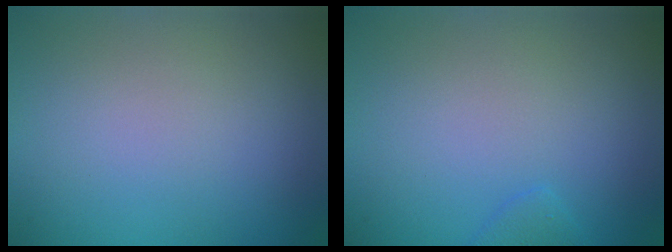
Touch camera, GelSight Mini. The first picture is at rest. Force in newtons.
{"total": 1.2, "press": 1.2, "slide": 0.1}